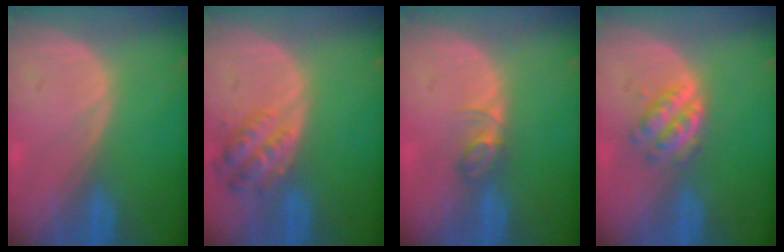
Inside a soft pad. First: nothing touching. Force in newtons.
{"total": 6.0, "press": 5.5, "slide": 2.4}
{"total": 2.8, "press": 2.8, "slide": 0.4}
{"total": 4.9, "press": 4.4, "slide": 2.2}